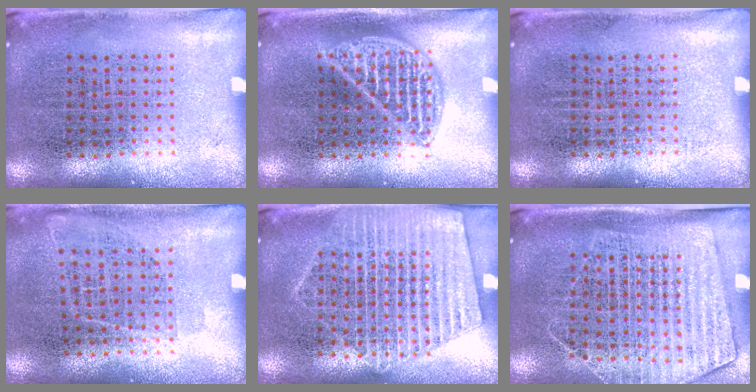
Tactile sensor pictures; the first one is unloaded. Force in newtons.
{"total": 1.8, "press": 1.8, "slide": 0.2}
{"total": 0.0}
{"total": 0.9, "press": 0.7, "slide": 0.6}
{"total": 2.0, "press": 1.8, "slide": 0.9}
{"total": 1.7, "press": 1.5, "slide": 0.8}